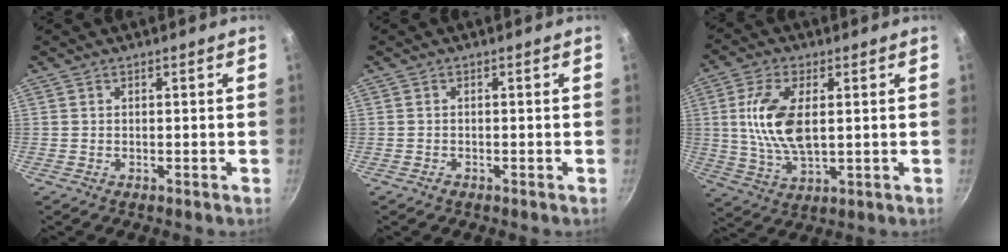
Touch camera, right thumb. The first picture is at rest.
{"total": 0.6, "force": [-0.5, 0.4, 0.2], "torque": [-0.004, 0.001, -0.010]}
{"total": 12.2, "force": [1.6, 5.9, 10.5], "torque": [-0.217, -0.008, 0.037]}